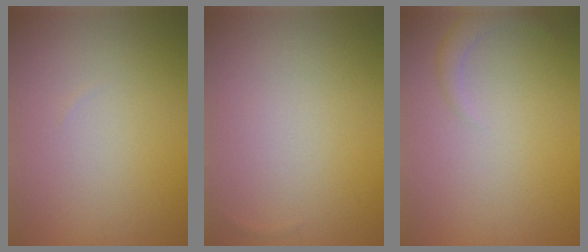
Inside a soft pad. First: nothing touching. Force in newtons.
{"total": 0.0}
{"total": 1.5, "press": 1.5, "slide": 0.1}